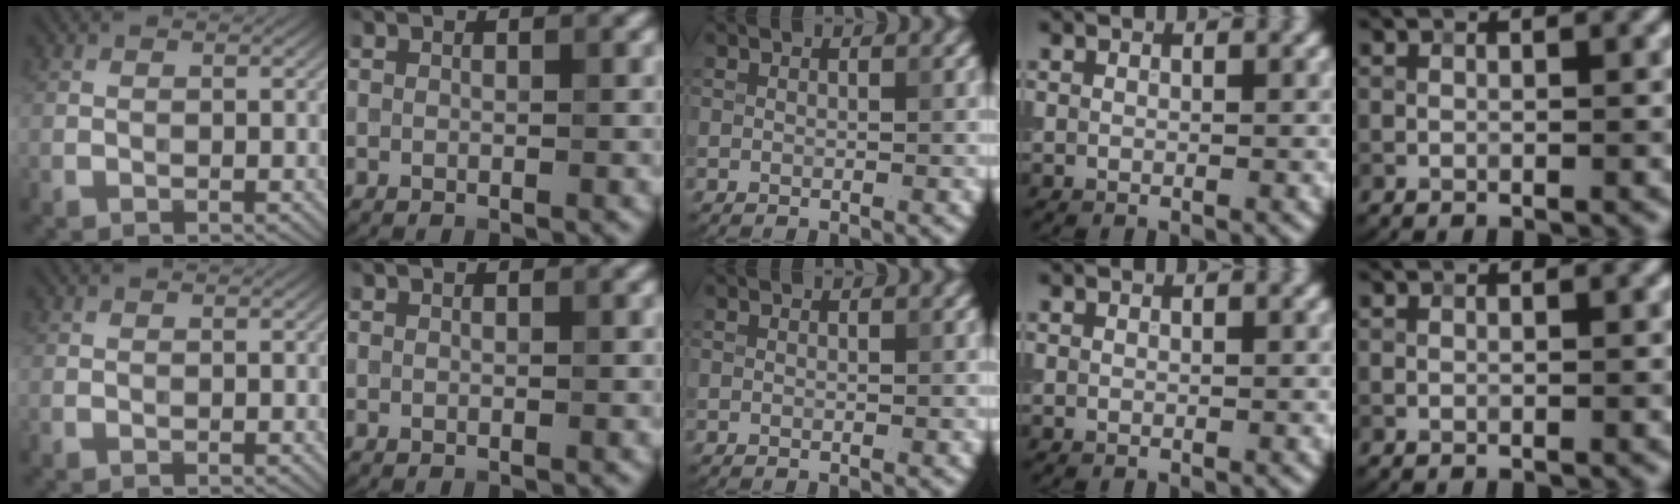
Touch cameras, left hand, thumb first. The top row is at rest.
{}